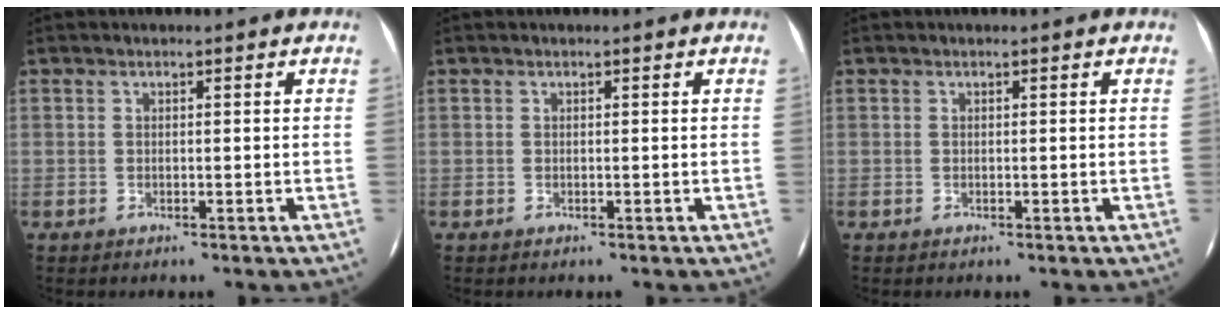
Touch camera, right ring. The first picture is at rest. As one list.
[{"total": 0.0}, {"total": 0.0}]